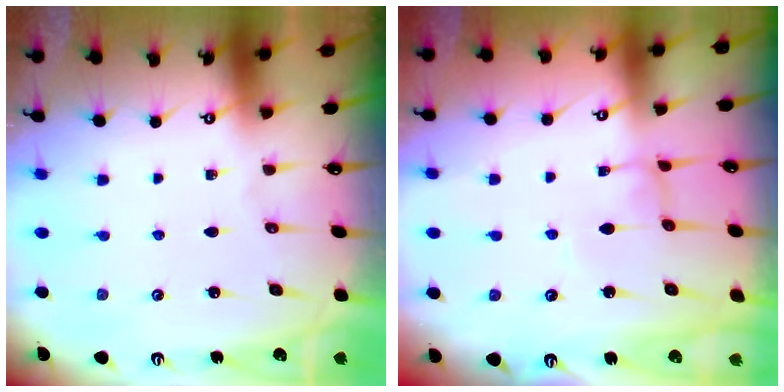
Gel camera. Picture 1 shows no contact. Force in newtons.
{"total": 1.4, "press": 1.4, "slide": 0.1}